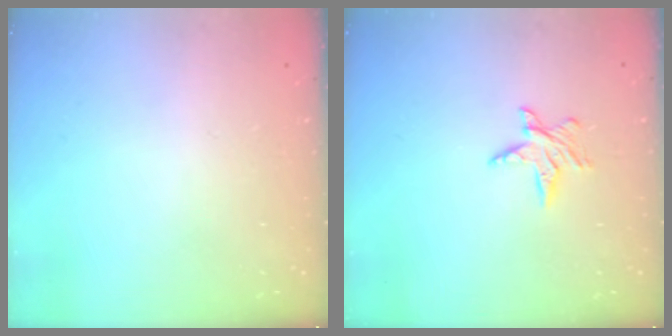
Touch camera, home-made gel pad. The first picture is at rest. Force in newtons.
{"total": 5.3, "press": 5.2, "slide": 0.7}